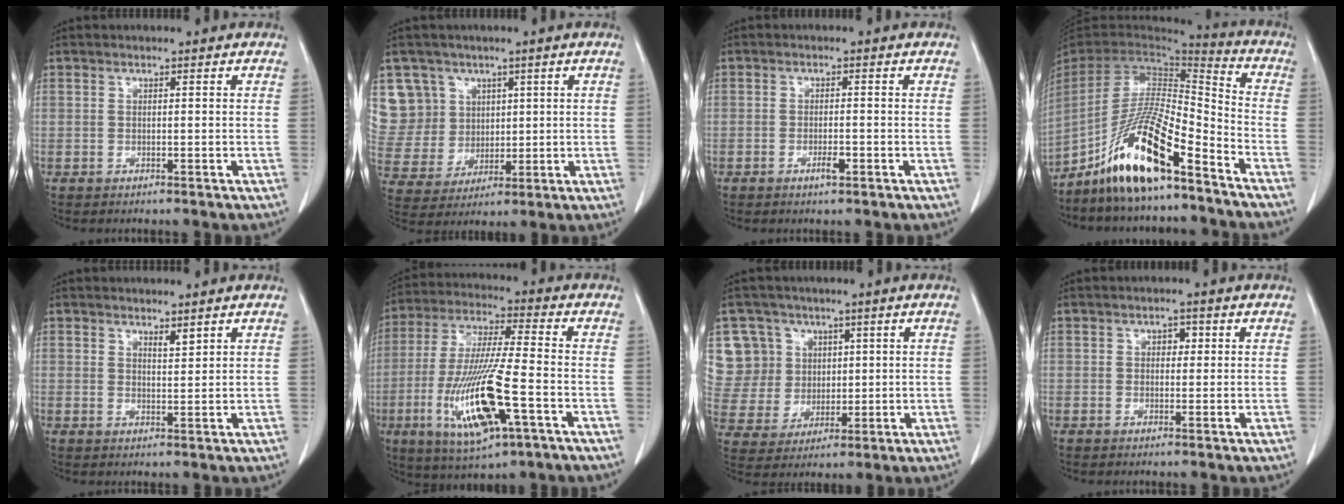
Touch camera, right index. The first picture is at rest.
{"total": 10.4, "force": [4.8, 9.2, 0.6], "torque": [-0.031, 0.040, 0.114]}
{"total": 2.1, "force": [-1.0, 0.4, 1.8], "torque": [-0.030, 0.000, -0.015]}
{"total": 15.5, "force": [-10.5, 2.0, 11.2], "torque": [-0.218, -0.006, -0.192]}
{"total": 1.8, "force": [1.5, 0.4, 0.9], "torque": [-0.016, -0.007, 0.029]}
{"total": 16.7, "force": [-5.7, 2.2, 15.6], "torque": [-0.318, -0.024, -0.096]}
{"total": 10.9, "force": [4.4, 10.0, 1.1], "torque": [-0.042, 0.040, 0.100]}
{"total": 1.8, "force": [0.5, 1.3, 1.2], "torque": [-0.013, 0.005, 0.005]}